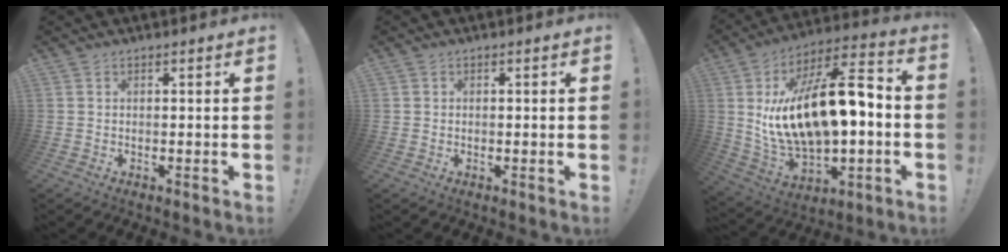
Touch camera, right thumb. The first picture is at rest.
{"total": 0.7, "force": [0.2, 0.6, 0.2], "torque": [-0.004, 0.003, 0.004]}
{"total": 23.4, "force": [2.3, 11.5, 20.3], "torque": [-0.362, -0.014, 0.046]}